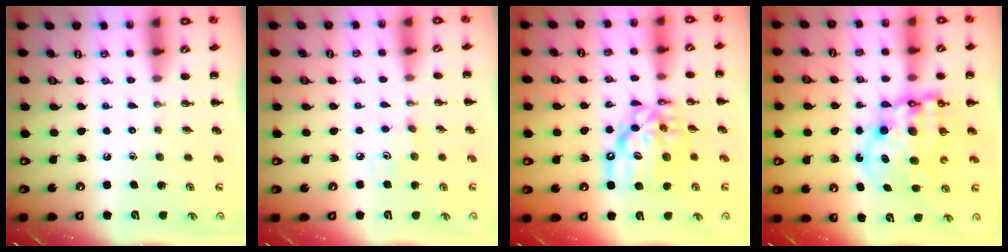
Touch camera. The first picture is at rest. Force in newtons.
{"total": 2.6, "press": 2.5, "slide": 0.8}
{"total": 12.6, "press": 12.2, "slide": 3.4}
{"total": 13.2, "press": 12.8, "slide": 3.1}